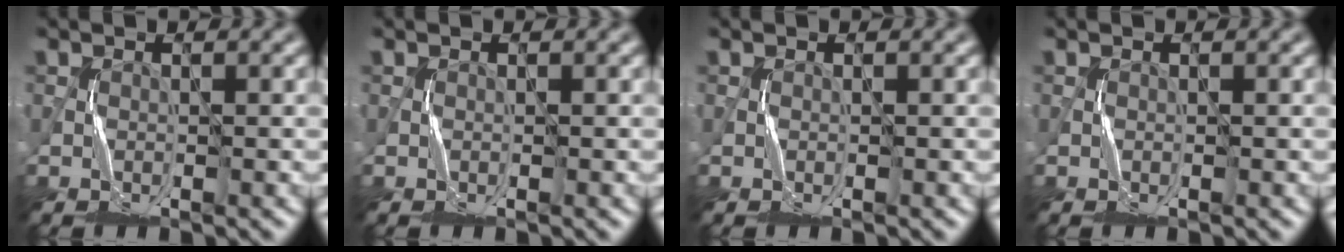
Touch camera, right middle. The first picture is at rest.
{"total": 0.0}
{"total": 0.0}
{"total": 0.0}